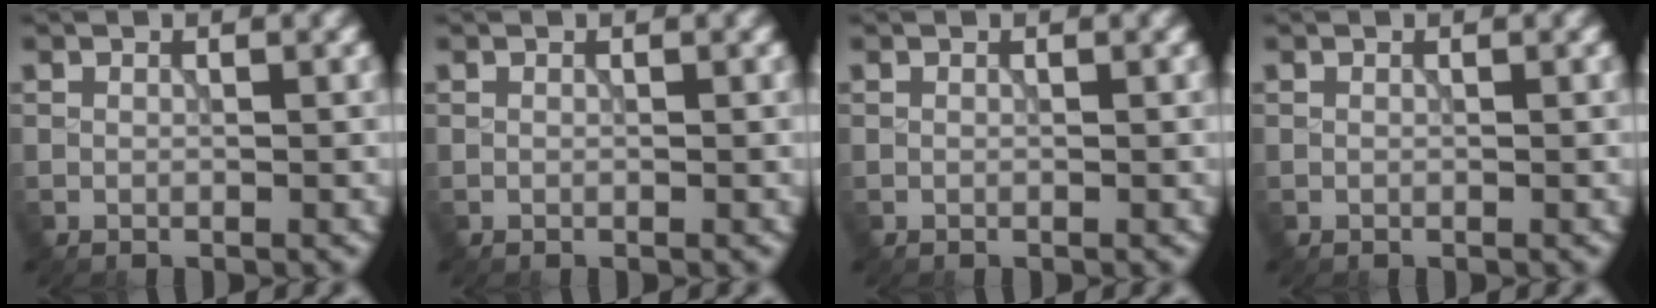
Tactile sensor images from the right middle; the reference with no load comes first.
{"total": 0.0}
{"total": 0.0}
{"total": 0.0}